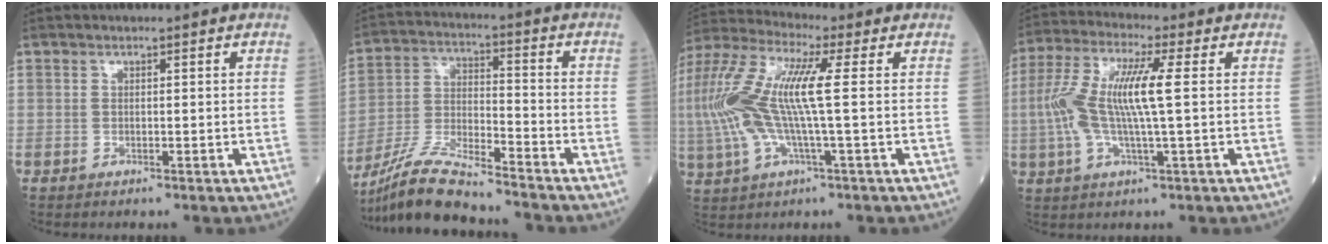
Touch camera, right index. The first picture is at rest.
{"total": 12.1, "force": [-11.1, 0.2, 5.0], "torque": [-0.100, -0.013, -0.210]}
{"total": 14.8, "force": [0.7, 2.1, 14.6], "torque": [-0.332, 0.021, 0.005]}
{"total": 10.8, "force": [0.5, 1.1, 10.8], "torque": [-0.234, 0.019, 0.002]}